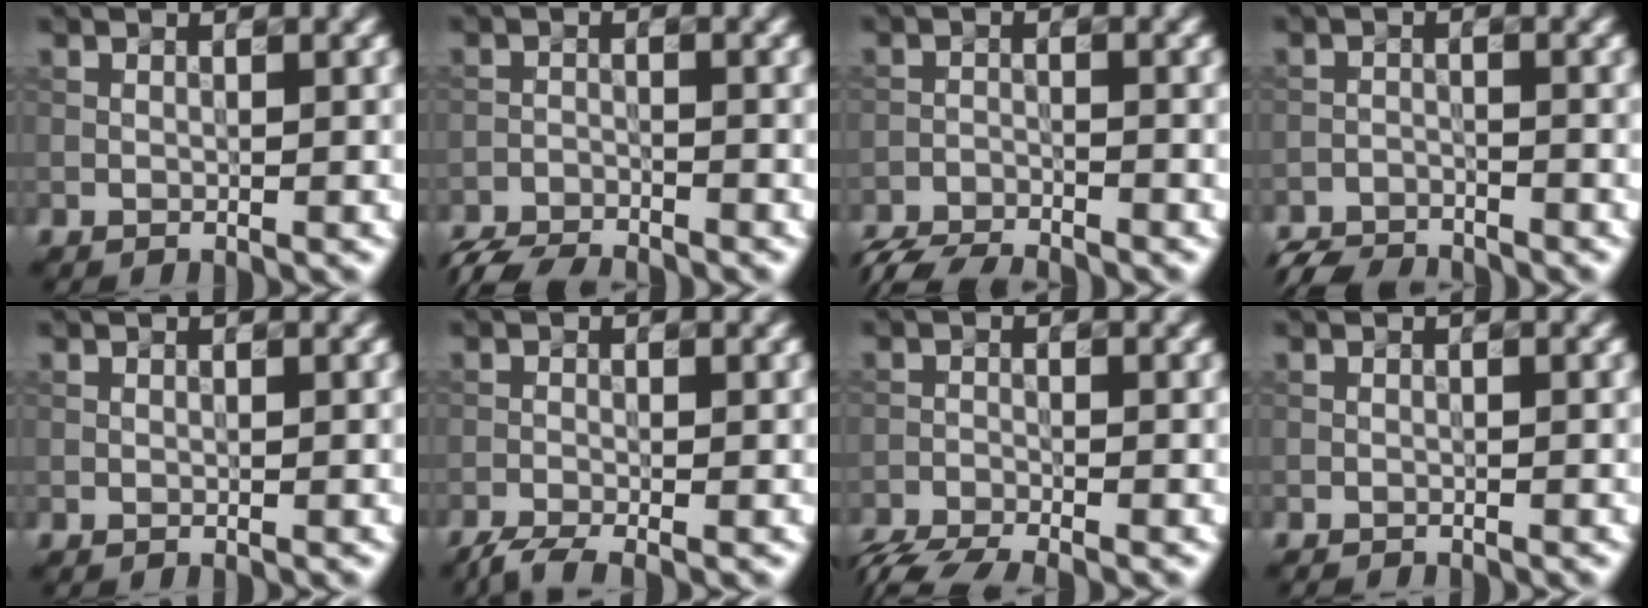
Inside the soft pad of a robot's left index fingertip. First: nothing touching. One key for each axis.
{"total": 5.3, "fx": -5.1, "fy": 0.7, "fz": 1.2, "tx": -0.032, "ty": -0.022, "tz": -0.092}
{"total": 5.9, "fx": -5.7, "fy": 0.8, "fz": 1.3, "tx": -0.035, "ty": -0.023, "tz": -0.099}
{"total": 4.0, "fx": -4.0, "fy": 0.6, "fz": 0.5, "tx": -0.012, "ty": -0.011, "tz": -0.079}
{"total": 0.0}
{"total": 2.5, "fx": -2.1, "fy": 0.4, "fz": 1.4, "tx": -0.031, "ty": -0.009, "tz": -0.050}
{"total": 5.1, "fx": -4.6, "fy": 0.8, "fz": 2.1, "tx": -0.049, "ty": -0.024, "tz": -0.088}
{"total": 0.7, "fx": -0.6, "fy": 0.1, "fz": 0.0, "tx": 0.003, "ty": -0.002, "tz": -0.013}